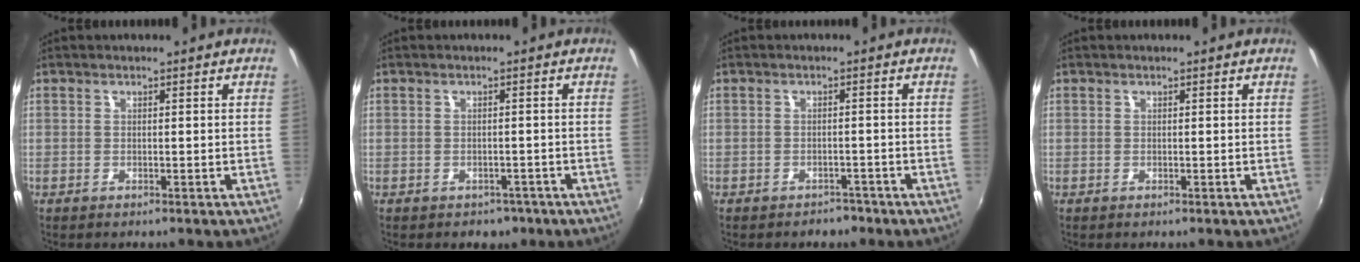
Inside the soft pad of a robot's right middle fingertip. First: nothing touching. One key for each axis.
{"total": 3.8, "fx": -2.5, "fy": 2.5, "fz": 1.3, "tx": -0.028, "ty": -0.008, "tz": -0.028}
{"total": 3.4, "fx": -2.8, "fy": 1.7, "fz": 0.8, "tx": -0.017, "ty": -0.002, "tz": -0.035}
{"total": 0.0}